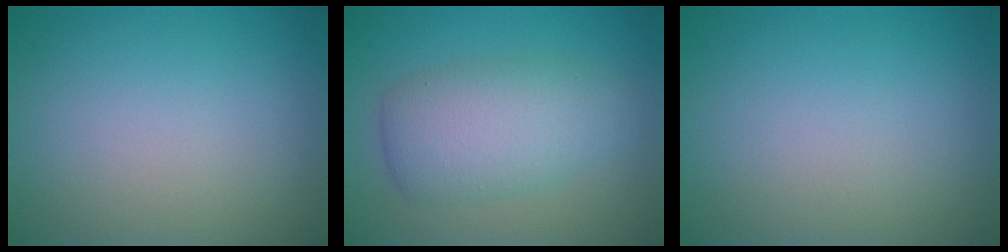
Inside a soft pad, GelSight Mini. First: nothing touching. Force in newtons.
{"total": 5.5, "press": 5.5, "slide": 0.0}
{"total": 0.0}